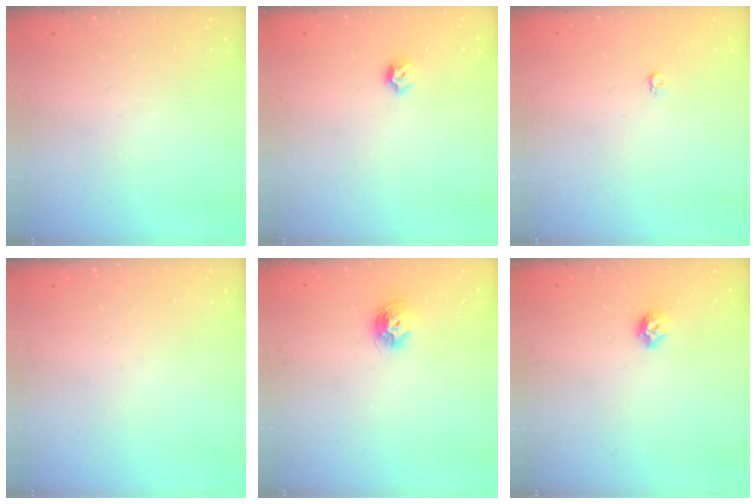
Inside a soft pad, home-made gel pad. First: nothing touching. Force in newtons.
{"total": 3.8, "press": 3.8, "slide": 0.8}
{"total": 2.6, "press": 2.6, "slide": 0.4}
{"total": 0.0}
{"total": 8.3, "press": 8.3, "slide": 0.2}
{"total": 5.8, "press": 5.7, "slide": 0.9}